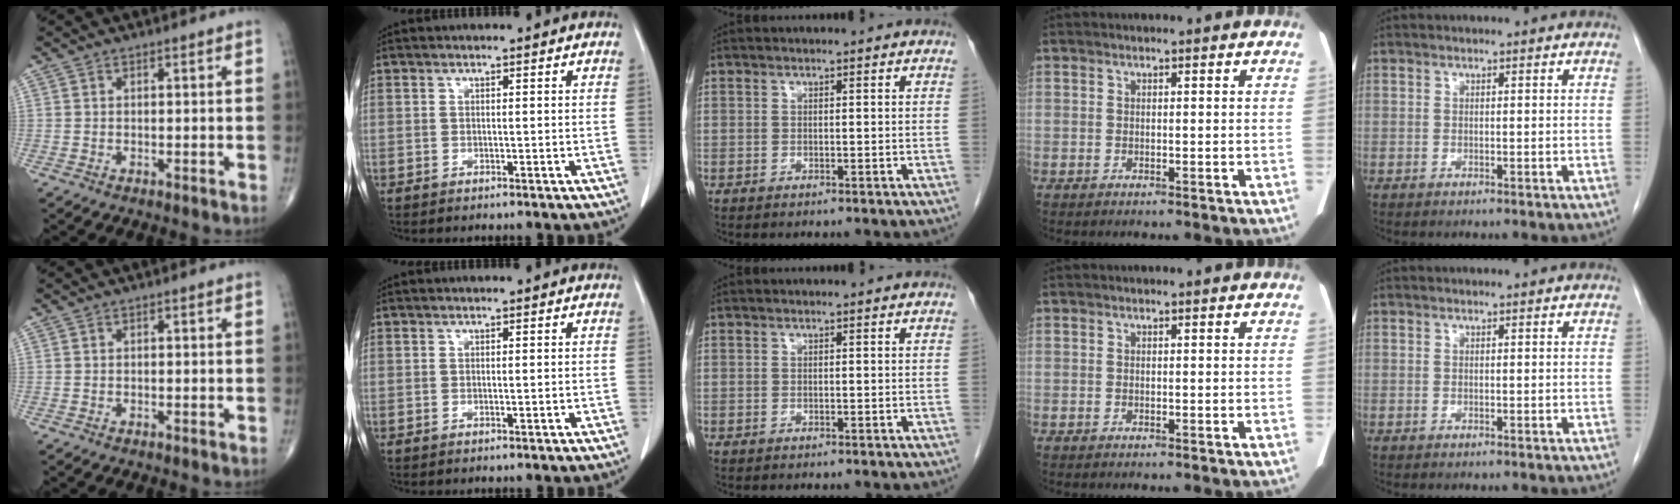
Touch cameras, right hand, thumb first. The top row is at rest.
{}